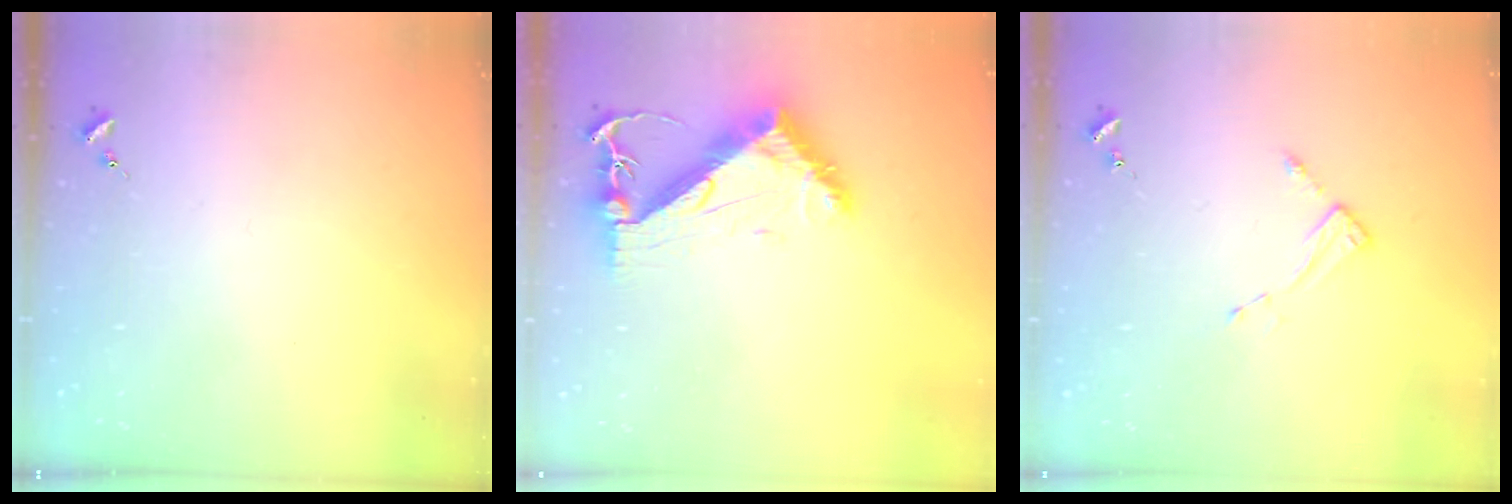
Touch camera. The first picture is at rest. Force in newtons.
{"total": 9.5, "press": 9.5, "slide": 1.1}
{"total": 2.6, "press": 2.6, "slide": 0.4}